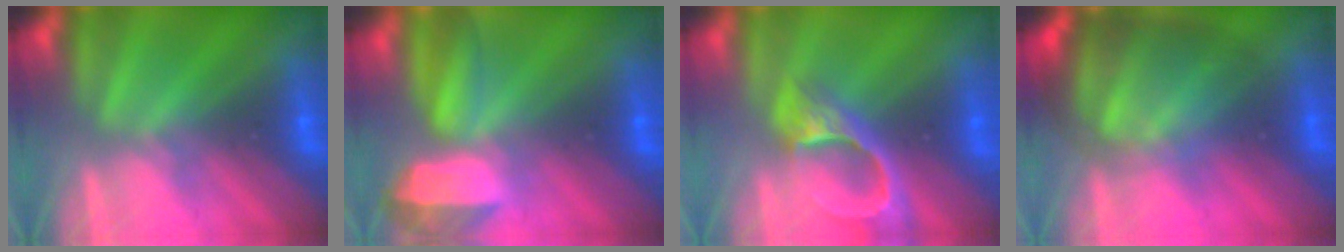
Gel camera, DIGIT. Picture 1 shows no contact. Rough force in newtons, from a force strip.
{"total": 7.6}
{"total": 5.1}
{"total": 5.7}